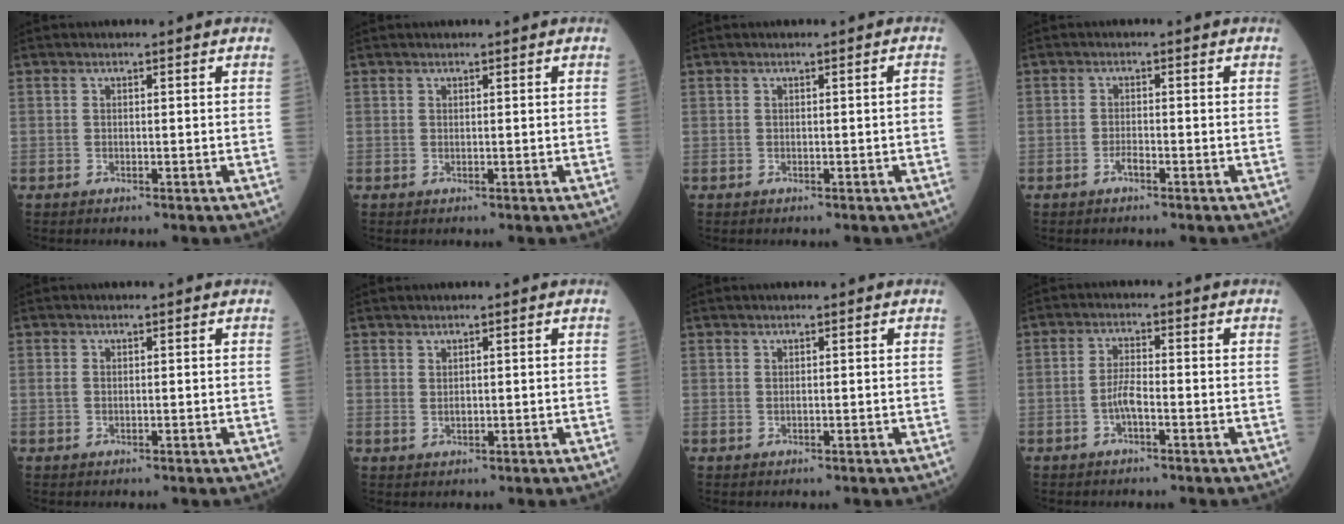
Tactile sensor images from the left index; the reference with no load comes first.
{"total": 0.0}
{"total": 0.7, "force": [-0.3, 0.0, 0.6], "torque": [-0.005, 0.001, -0.002]}
{"total": 1.2, "force": [-1.0, 0.2, 0.7], "torque": [-0.015, 0.001, -0.017]}
{"total": 0.6, "force": [0.0, 0.3, 0.5], "torque": [-0.015, 0.000, 0.002]}
{"total": 0.9, "force": [0.4, 0.5, 0.7], "torque": [-0.015, 0.001, 0.013]}
{"total": 0.0}
{"total": 3.0, "force": [-1.3, 0.6, 2.6], "torque": [-0.054, 0.003, -0.028]}